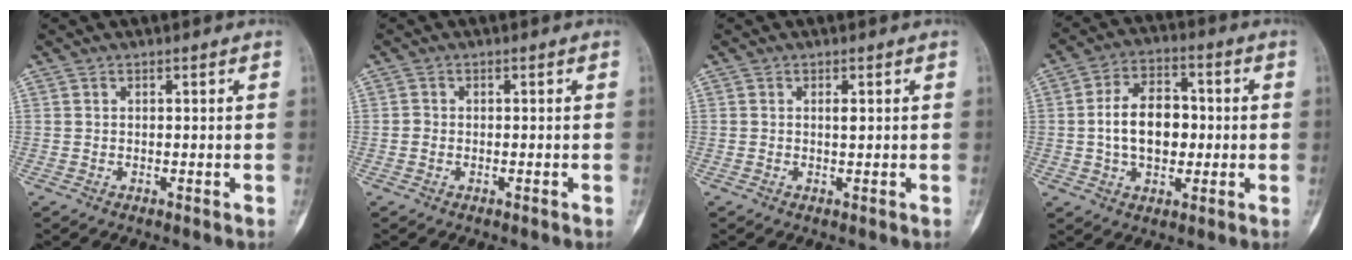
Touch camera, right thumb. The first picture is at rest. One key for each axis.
{"total": 0.9, "fx": -0.4, "fy": 0.7, "fz": 0.4, "tx": -0.002, "ty": 0.004, "tz": -0.010}
{"total": 1.0, "fx": 0.2, "fy": 0.3, "fz": 0.9, "tx": -0.010, "ty": 0.002, "tz": 0.002}
{"total": 11.5, "fx": -0.4, "fy": 7.6, "fz": 8.5, "tx": -0.120, "ty": 0.021, "tz": -0.012}